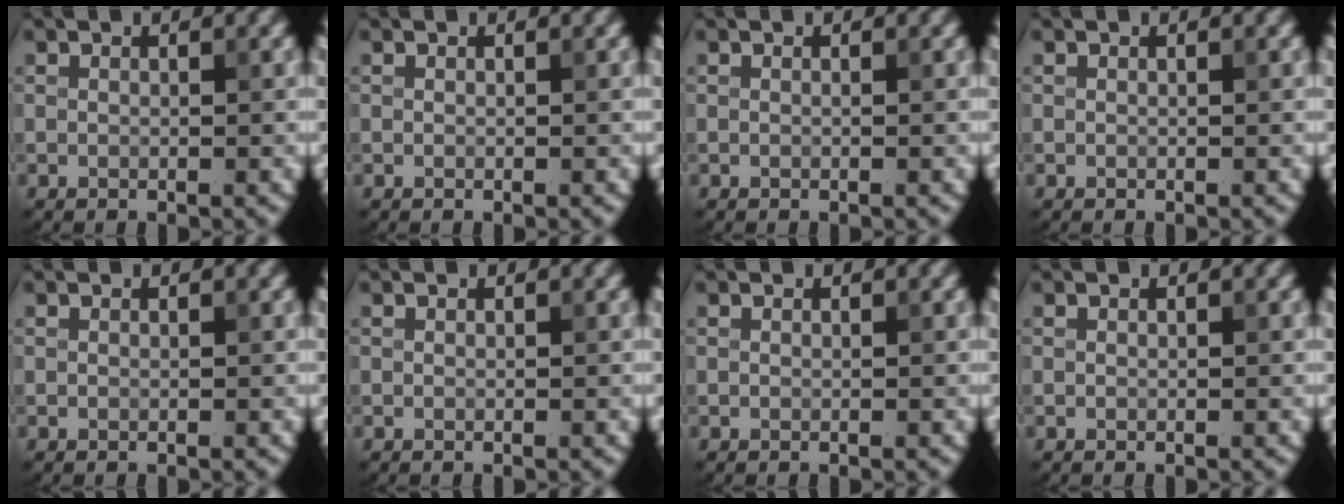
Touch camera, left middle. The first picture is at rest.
{"total": 0.0}
{"total": 0.0}
{"total": 0.0}
{"total": 0.0}
{"total": 0.0}
{"total": 0.0}
{"total": 0.0}